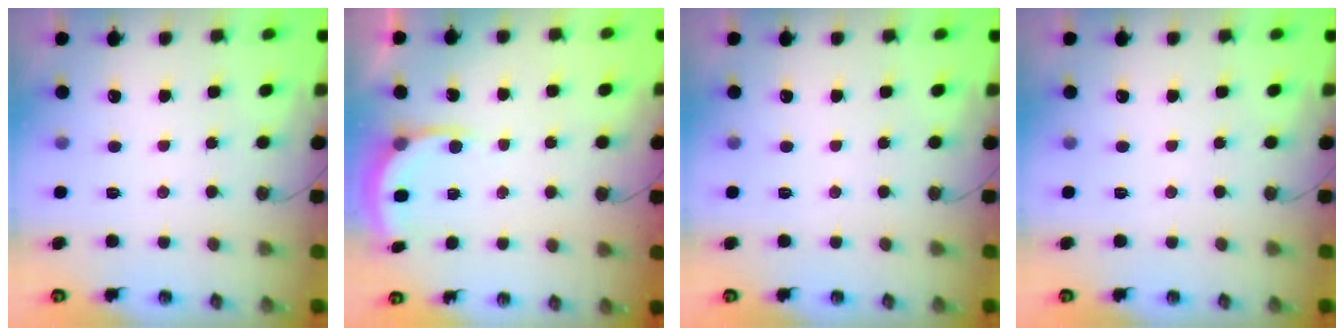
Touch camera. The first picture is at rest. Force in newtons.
{"total": 4.8, "press": 4.7, "slide": 0.2}
{"total": 0.0}
{"total": 0.0}